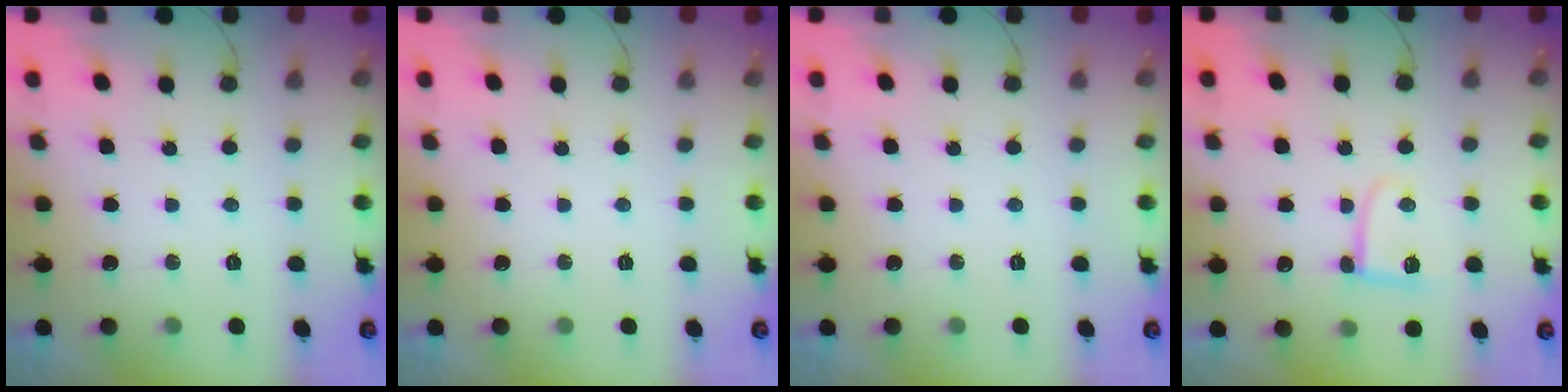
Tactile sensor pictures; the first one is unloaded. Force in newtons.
{"total": 0.0}
{"total": 0.0}
{"total": 5.6, "press": 5.6, "slide": 0.5}